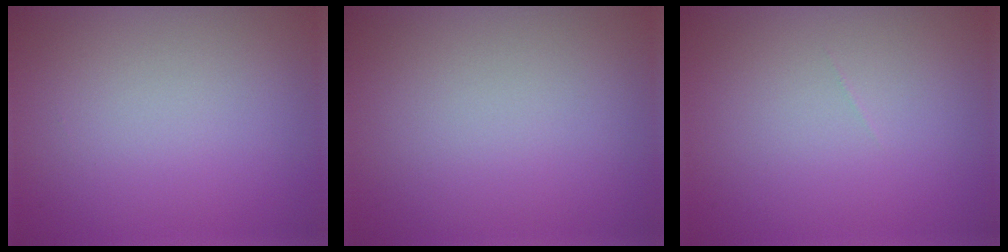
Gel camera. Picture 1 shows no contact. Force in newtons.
{"total": 0.0}
{"total": 0.0}